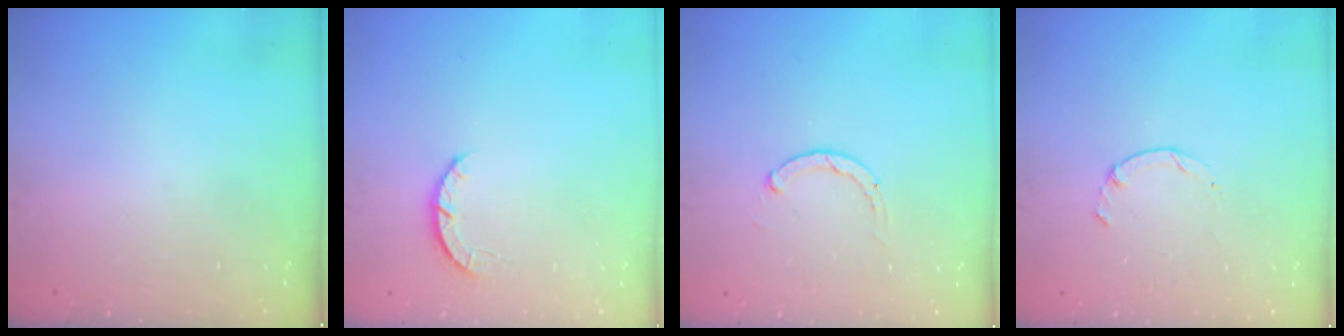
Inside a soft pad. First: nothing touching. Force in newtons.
{"total": 2.7, "press": 2.6, "slide": 0.4}
{"total": 1.1, "press": 1.0, "slide": 0.3}
{"total": 1.3, "press": 1.2, "slide": 0.4}